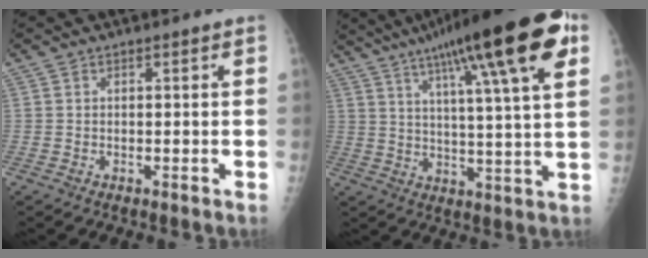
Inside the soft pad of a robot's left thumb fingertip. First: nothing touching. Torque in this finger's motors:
{"motor_torque": [0.86, 0.53, 1.78, -1.00, 0.34]}